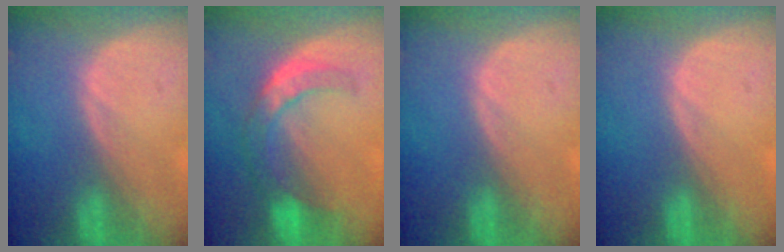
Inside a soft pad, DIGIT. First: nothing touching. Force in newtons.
{"total": 7.6, "press": 6.5, "slide": 4.0}
{"total": 0.0}
{"total": 0.0}